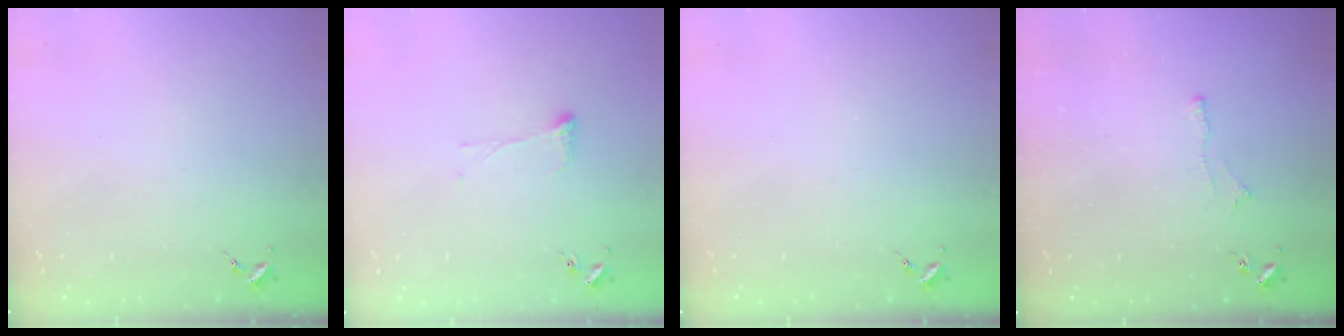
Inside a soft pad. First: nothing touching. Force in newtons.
{"total": 5.5, "press": 5.5, "slide": 0.7}
{"total": 0.0}
{"total": 2.8, "press": 2.7, "slide": 0.5}